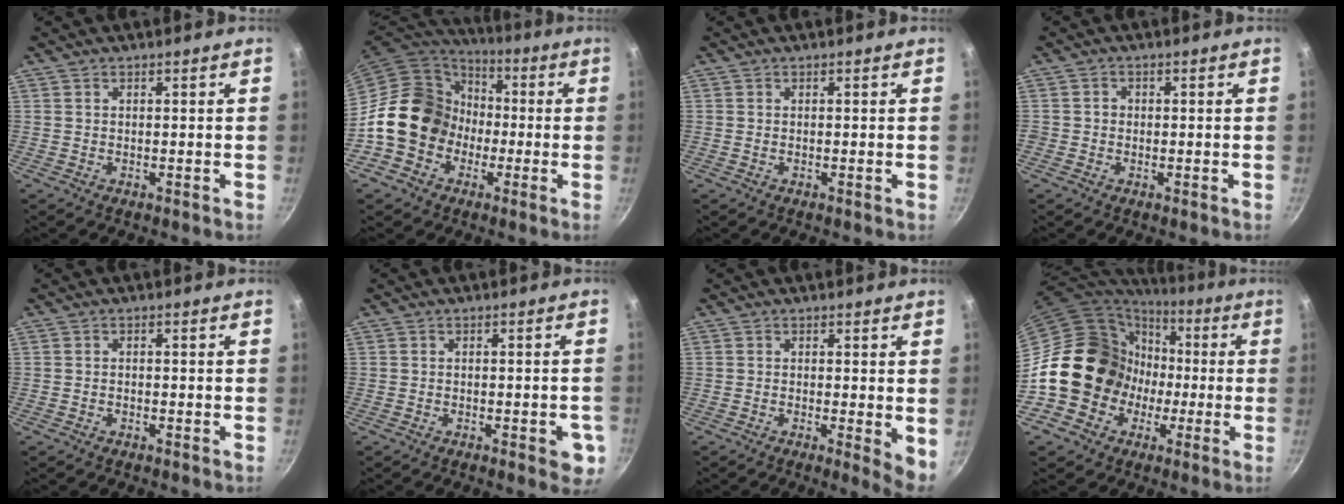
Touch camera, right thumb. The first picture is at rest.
{"total": 16.8, "force": [-2.4, 14.5, 8.1], "torque": [-0.094, 0.053, -0.043]}
{"total": 0.0}
{"total": 1.6, "force": [-0.4, 1.5, 0.4], "torque": [0.000, 0.005, -0.009]}
{"total": 0.6, "force": [-0.5, 0.2, 0.3], "torque": [-0.011, 0.006, -0.012]}
{"total": 5.0, "force": [-2.0, 1.9, 4.1], "torque": [-0.036, 0.004, -0.024]}
{"total": 4.5, "force": [-0.3, 1.2, 4.3], "torque": [-0.051, -0.011, -0.007]}
{"total": 18.9, "force": [-2.6, 16.9, 8.1], "torque": [-0.117, 0.051, -0.033]}